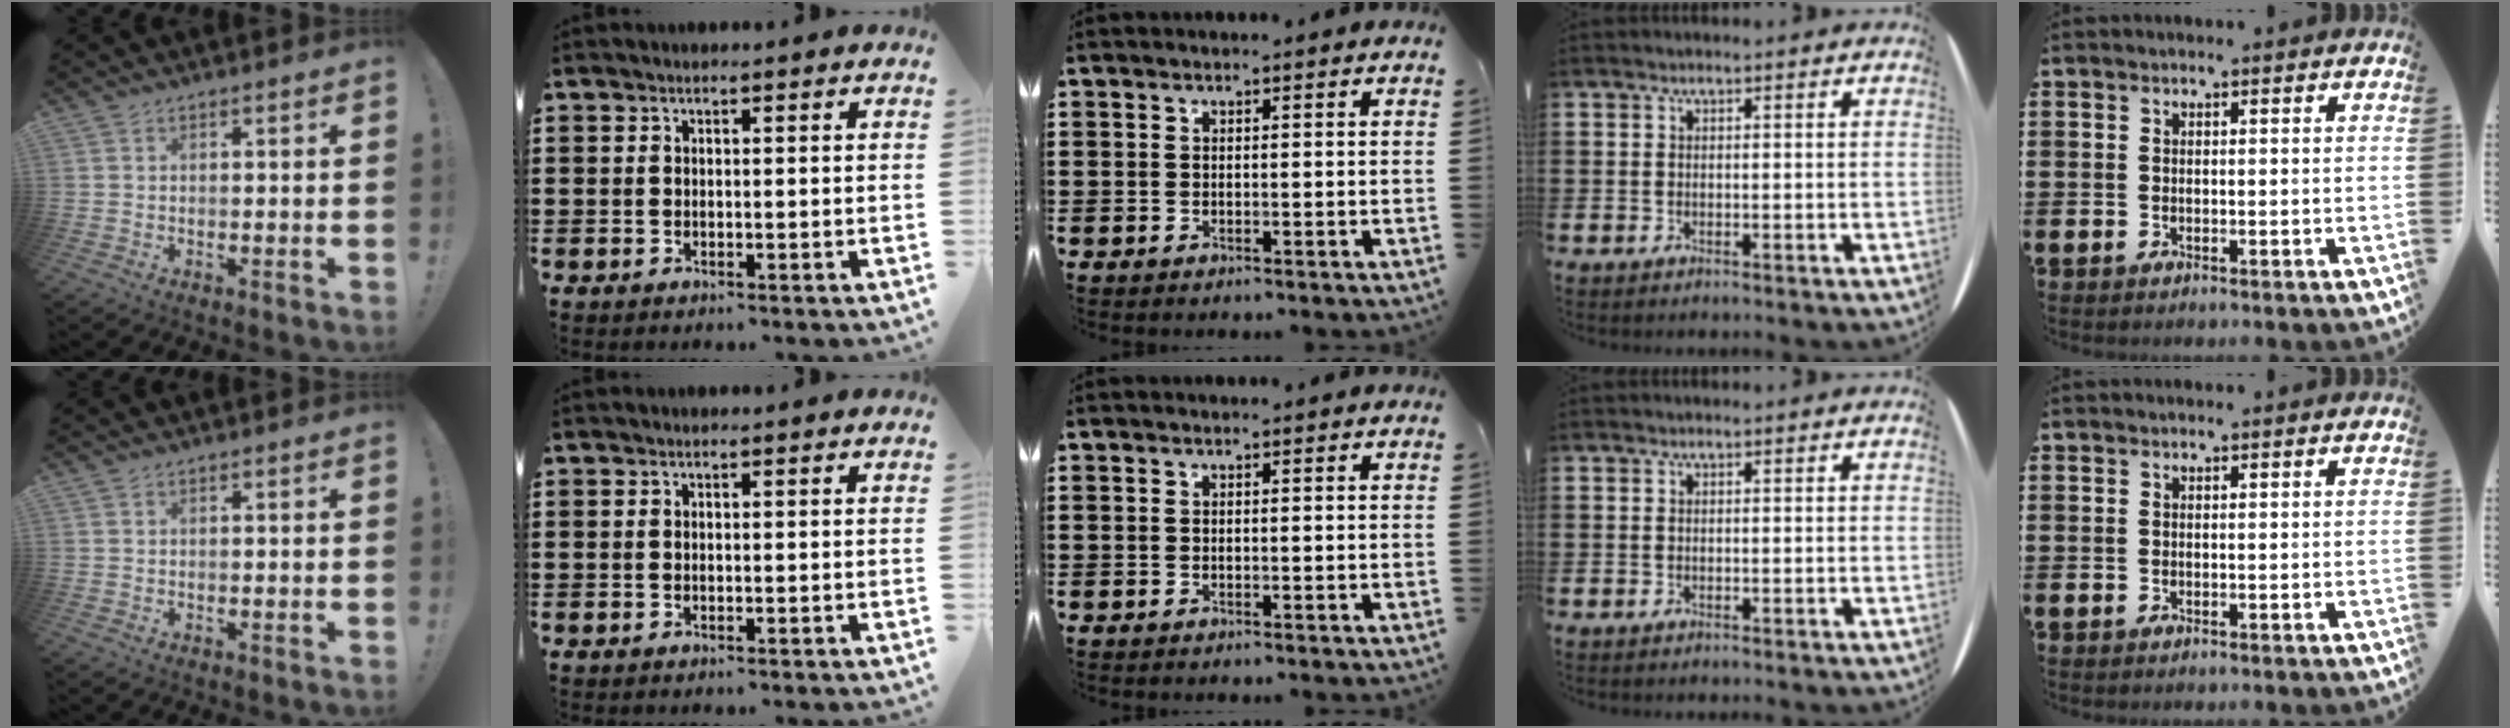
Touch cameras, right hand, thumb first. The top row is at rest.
{}